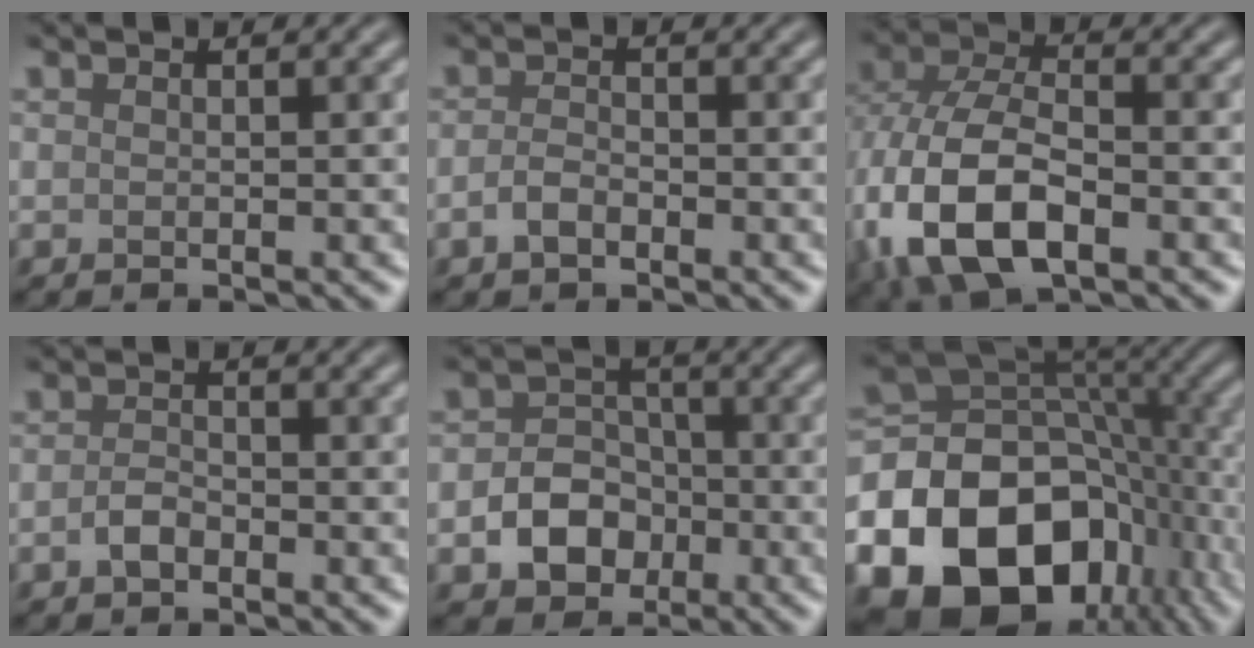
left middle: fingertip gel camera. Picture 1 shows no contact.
{"total": 1.7, "force": [-0.9, 0.8, 1.1], "torque": [-0.023, 0.002, -0.022]}
{"total": 11.1, "force": [-3.4, 6.2, 8.5], "torque": [-0.200, -0.012, -0.069]}
{"total": 1.6, "force": [-0.9, 0.9, 1.0], "torque": [-0.022, 0.002, -0.020]}
{"total": 4.5, "force": [-1.5, 3.7, 2.2], "torque": [-0.020, -0.001, -0.031]}
{"total": 21.9, "force": [-8.9, 16.5, 11.3], "torque": [-0.227, -0.052, -0.139]}